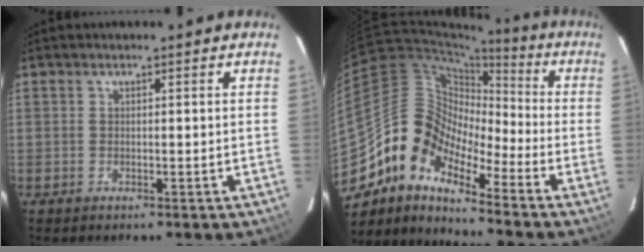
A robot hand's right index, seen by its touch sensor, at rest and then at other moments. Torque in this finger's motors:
{"motor_torque": [0.56, -0.63, 0.52, 0.05]}